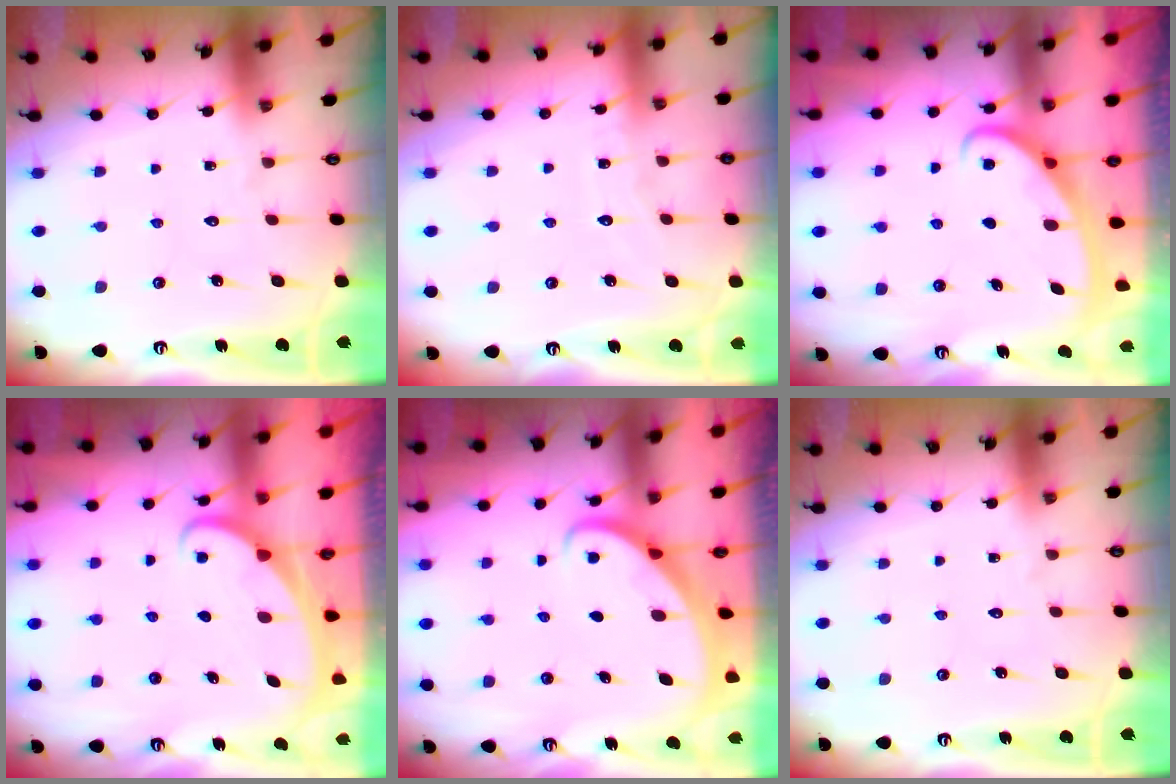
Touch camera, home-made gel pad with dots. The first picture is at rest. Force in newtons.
{"total": 4.1, "press": 4.1, "slide": 0.5}
{"total": 2.8, "press": 2.8, "slide": 0.4}
{"total": 1.5, "press": 1.5, "slide": 0.1}
{"total": 2.6, "press": 2.6, "slide": 0.2}
{"total": 0.0}